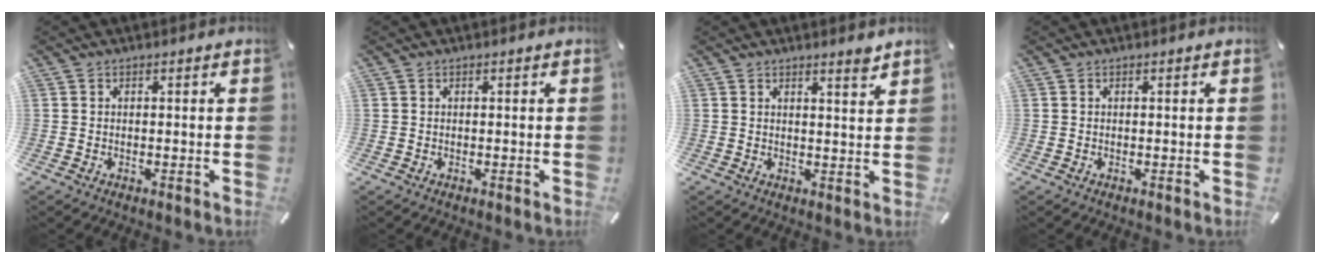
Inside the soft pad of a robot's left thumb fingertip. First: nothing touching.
{"total": 0.0}
{"total": 2.9, "force": [2.6, 0.1, 1.2], "torque": [-0.012, -0.021, 0.043]}
{"total": 0.0}